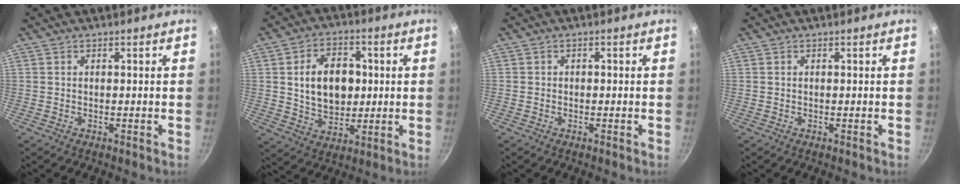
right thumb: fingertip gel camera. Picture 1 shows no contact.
{"total": 12.8, "force": [1.5, 9.1, 8.9], "torque": [-0.111, 0.000, 0.028]}
{"total": 0.7, "force": [-0.3, 0.6, 0.2], "torque": [-0.004, 0.002, -0.007]}
{"total": 0.0}